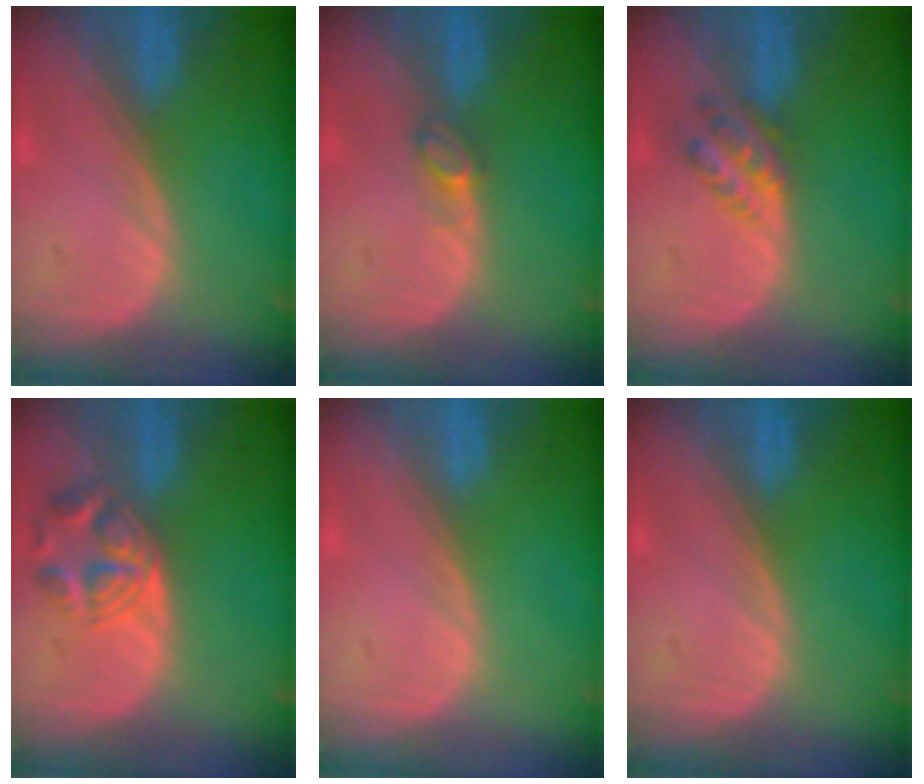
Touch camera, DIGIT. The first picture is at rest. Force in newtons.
{"total": 2.0, "press": 1.9, "slide": 0.2}
{"total": 4.5, "press": 3.9, "slide": 2.2}
{"total": 5.4, "press": 5.3, "slide": 1.0}
{"total": 0.0}
{"total": 0.0}